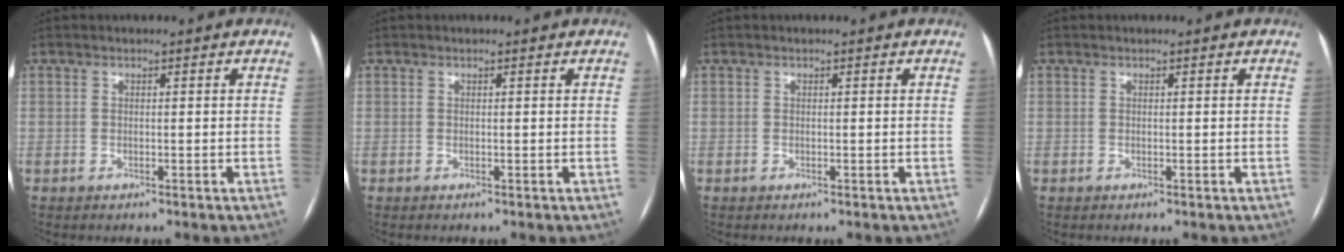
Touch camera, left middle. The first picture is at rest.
{"total": 0.0}
{"total": 0.0}
{"total": 0.0}